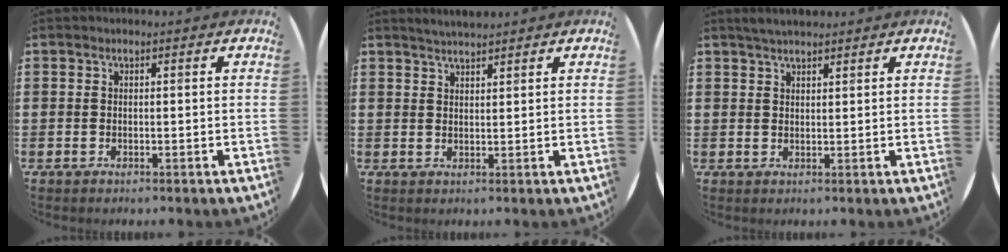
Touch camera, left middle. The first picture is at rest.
{"total": 2.3, "force": [2.2, 0.1, 0.4], "torque": [-0.011, 0.002, 0.042]}
{"total": 2.4, "force": [2.2, 0.5, 0.6], "torque": [-0.016, 0.003, 0.042]}